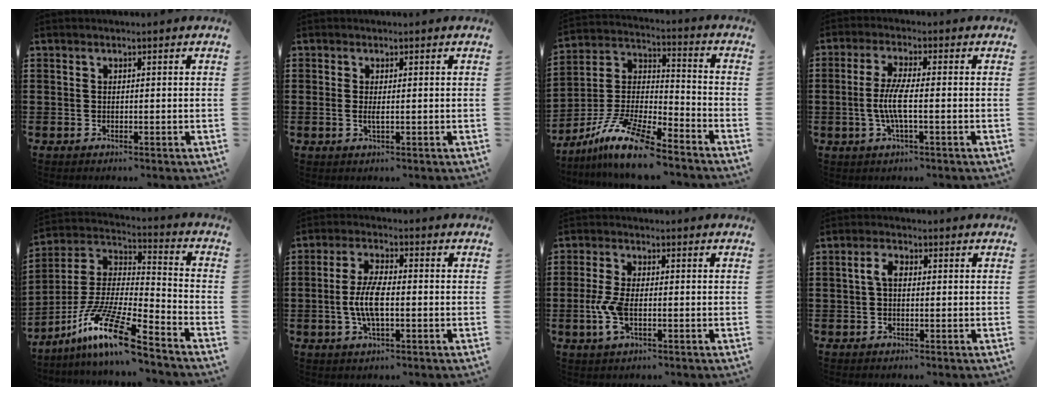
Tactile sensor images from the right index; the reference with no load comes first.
{"total": 1.2, "force": [-0.1, 0.2, 1.2], "torque": [-0.024, -0.002, -0.001]}
{"total": 11.4, "force": [-9.4, 2.0, 6.2], "torque": [-0.138, 0.016, -0.190]}
{"total": 5.0, "force": [-1.0, 0.9, 4.8], "torque": [-0.107, -0.006, -0.027]}
{"total": 13.9, "force": [-10.4, 1.3, 9.1], "torque": [-0.182, 0.011, -0.199]}
{"total": 6.3, "force": [-1.0, 2.3, 5.8], "torque": [-0.137, -0.005, -0.027]}
{"total": 5.0, "force": [-1.1, 2.2, 4.4], "torque": [-0.111, -0.007, -0.028]}
{"total": 2.7, "force": [0.0, 1.3, 2.4], "torque": [-0.061, 0.000, -0.006]}